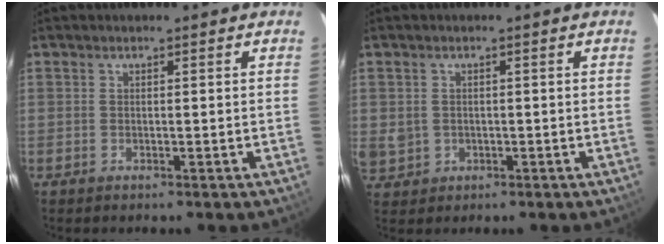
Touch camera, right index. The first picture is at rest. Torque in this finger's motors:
{"motor_torque": [0.13, 0.04, 0.01, 0.02]}